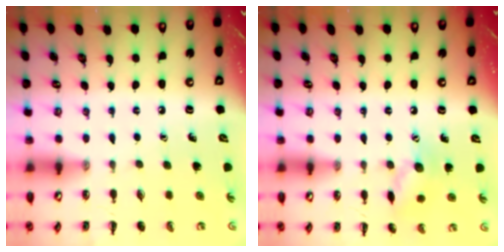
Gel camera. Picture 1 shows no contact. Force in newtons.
{"total": 8.6, "press": 8.5, "slide": 0.8}